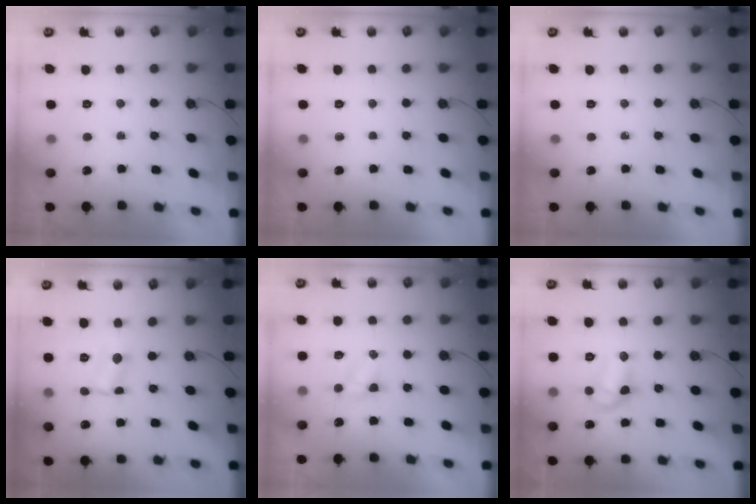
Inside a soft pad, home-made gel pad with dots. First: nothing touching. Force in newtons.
{"total": 0.0}
{"total": 0.0}
{"total": 1.5, "press": 1.5, "slide": 0.2}
{"total": 3.7, "press": 3.7, "slide": 0.5}
{"total": 10.6, "press": 10.6, "slide": 0.8}